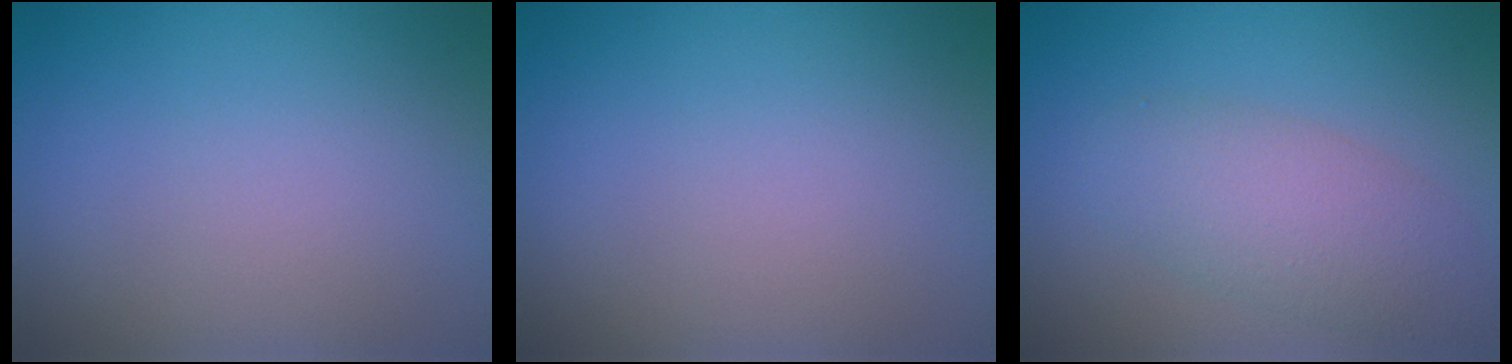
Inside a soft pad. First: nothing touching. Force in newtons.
{"total": 0.0}
{"total": 4.5, "press": 4.5, "slide": 0.4}